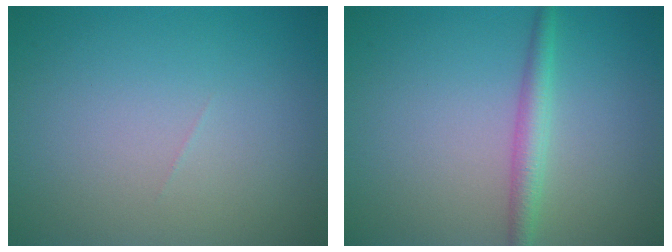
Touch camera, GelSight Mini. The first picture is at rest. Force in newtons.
{"total": 2.2, "press": 2.2, "slide": 0.1}